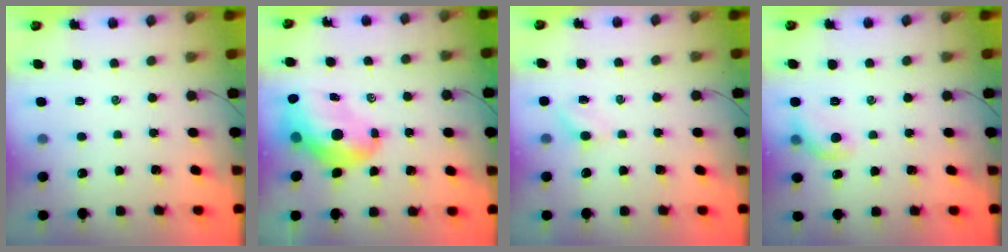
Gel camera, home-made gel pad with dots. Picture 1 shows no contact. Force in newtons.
{"total": 12.4, "press": 11.9, "slide": 3.5}
{"total": 3.0, "press": 2.8, "slide": 0.9}
{"total": 8.3, "press": 8.3, "slide": 0.7}